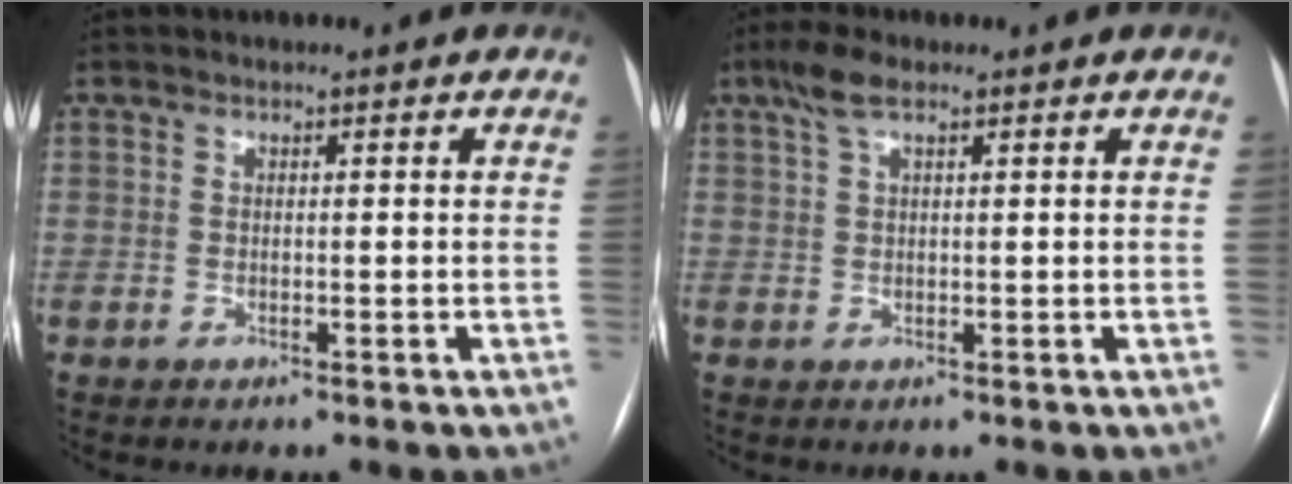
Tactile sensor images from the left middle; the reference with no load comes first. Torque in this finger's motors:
{"motor_torque": [0.59, -0.36, 0.28, 0.02]}